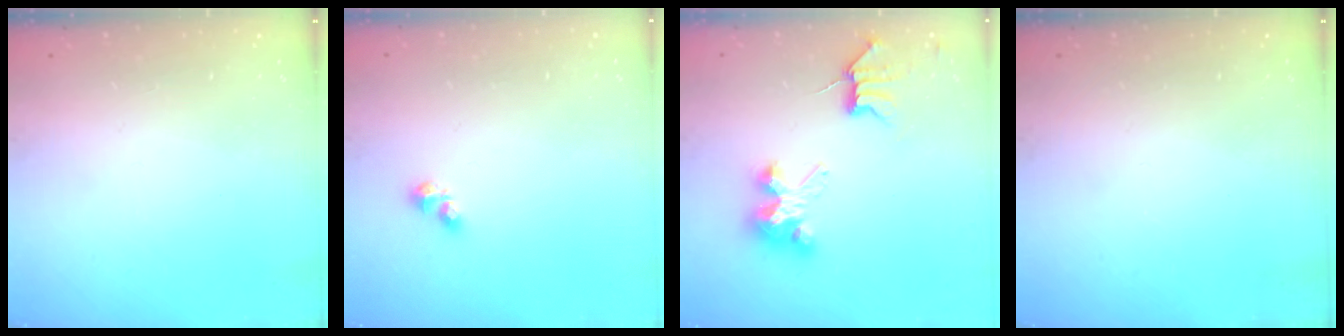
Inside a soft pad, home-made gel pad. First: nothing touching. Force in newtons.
{"total": 4.5, "press": 4.5, "slide": 0.5}
{"total": 6.1, "press": 6.1, "slide": 0.2}
{"total": 0.0}